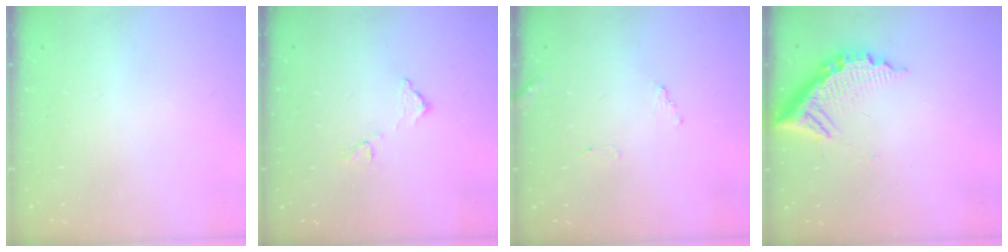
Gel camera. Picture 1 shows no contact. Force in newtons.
{"total": 7.5, "press": 7.5, "slide": 0.3}
{"total": 7.1, "press": 7.0, "slide": 0.4}
{"total": 12.4, "press": 12.4, "slide": 1.0}